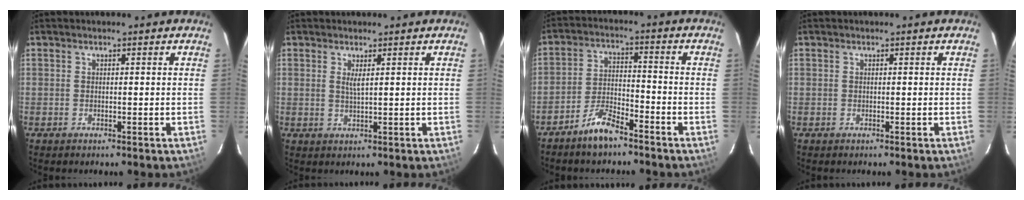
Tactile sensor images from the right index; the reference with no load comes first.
{"total": 1.8, "force": [0.7, 0.2, 1.6], "torque": [-0.029, -0.002, 0.012]}
{"total": 6.6, "force": [-5.5, 1.6, 3.3], "torque": [-0.076, 0.008, -0.103]}
{"total": 0.0}